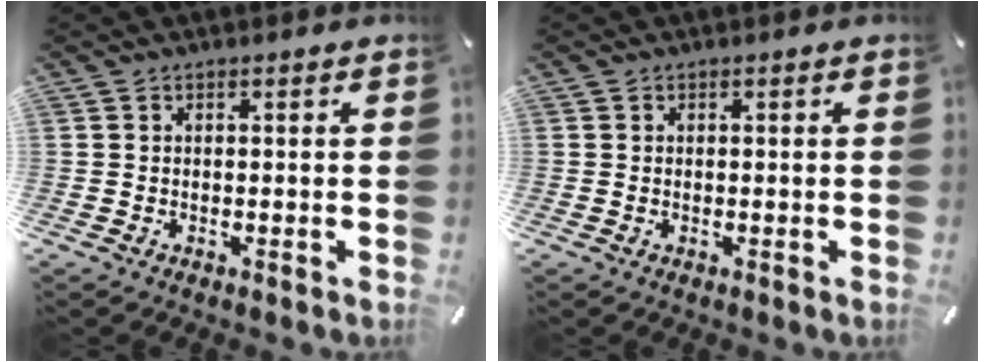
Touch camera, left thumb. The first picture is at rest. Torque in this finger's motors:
{"motor_torque": [0.00, 0.00, -0.01, 0.00, 0.00]}